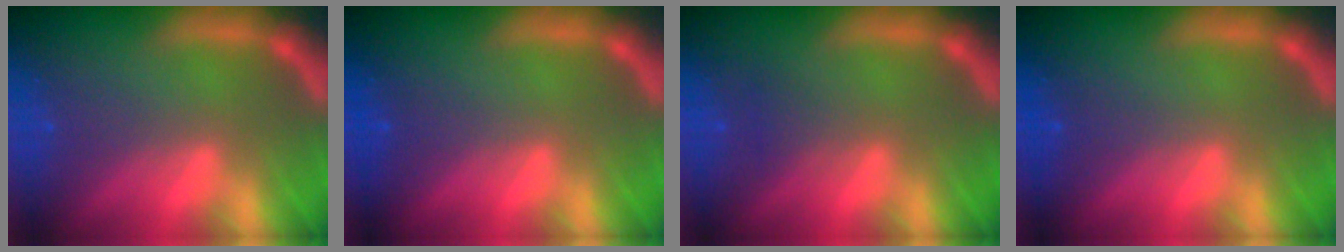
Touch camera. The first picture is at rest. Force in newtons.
{"total": 0.0}
{"total": 1.5}
{"total": 0.0}